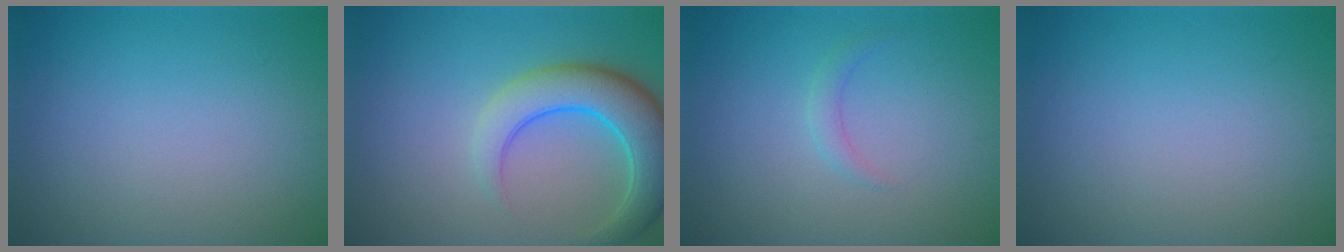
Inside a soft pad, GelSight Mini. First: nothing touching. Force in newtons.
{"total": 6.2, "press": 6.2, "slide": 0.6}
{"total": 1.1, "press": 1.1, "slide": 0.0}
{"total": 0.0}